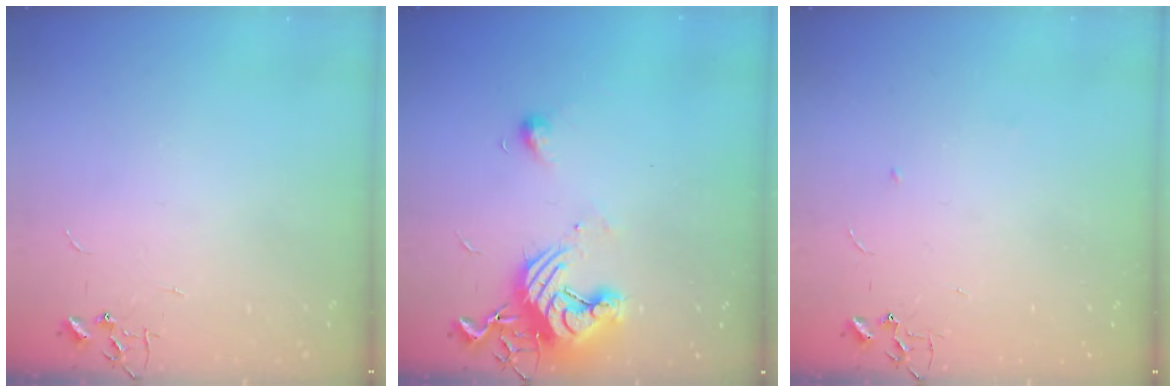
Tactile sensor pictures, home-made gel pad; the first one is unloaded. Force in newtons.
{"total": 13.5, "press": 13.5, "slide": 1.3}
{"total": 4.0, "press": 3.9, "slide": 0.9}